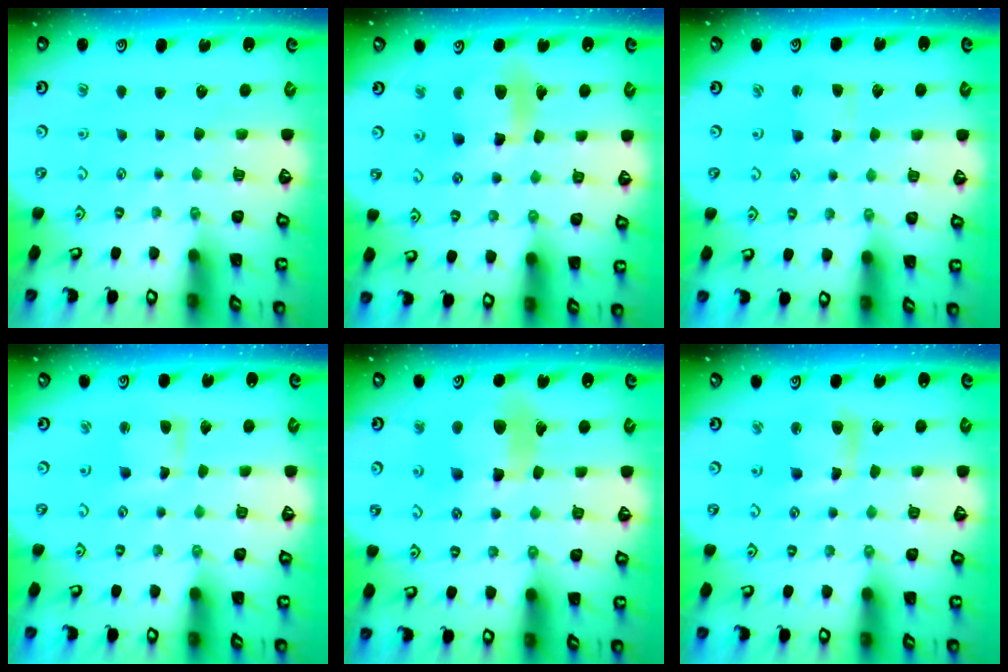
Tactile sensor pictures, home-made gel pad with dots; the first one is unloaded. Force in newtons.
{"total": 12.2, "press": 12.1, "slide": 1.8}
{"total": 2.3, "press": 2.3, "slide": 0.4}
{"total": 5.4, "press": 5.3, "slide": 0.7}
{"total": 12.5, "press": 12.5, "slide": 1.4}
{"total": 8.6, "press": 8.5, "slide": 1.2}